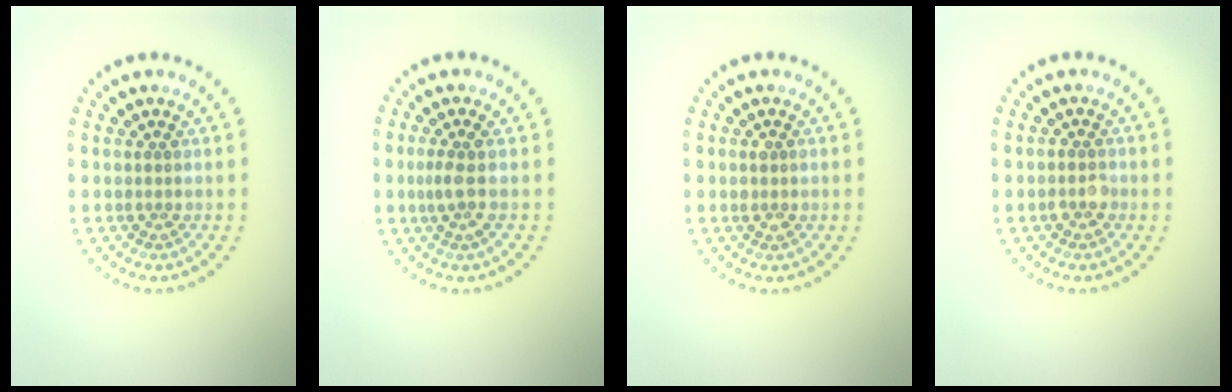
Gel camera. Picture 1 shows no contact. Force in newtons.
{"total": 1.8, "press": 1.4, "slide": 1.1}
{"total": 1.1, "press": 1.1, "slide": 0.4}
{"total": 1.4, "press": 1.3, "slide": 0.4}